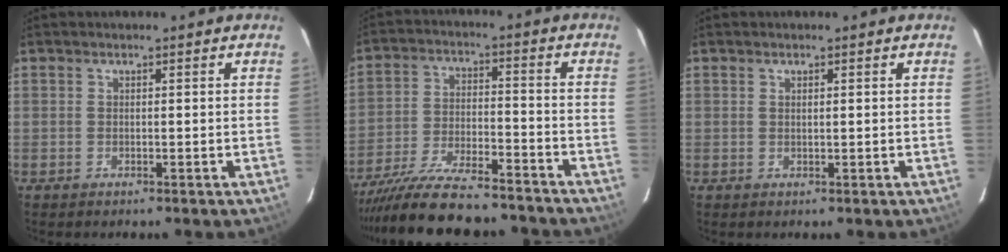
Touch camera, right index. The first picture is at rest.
{"total": 21.2, "force": [-18.6, 4.2, 9.3], "torque": [-0.185, -0.041, -0.290]}
{"total": 0.7, "force": [0.3, 0.1, 0.6], "torque": [-0.012, 0.002, 0.006]}